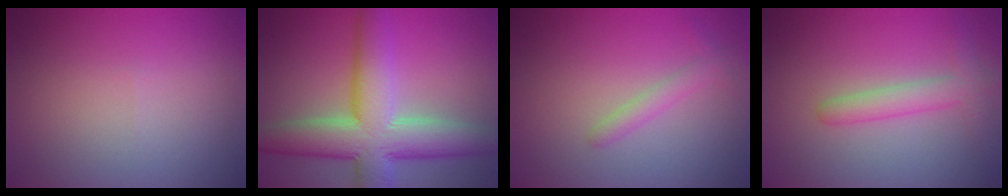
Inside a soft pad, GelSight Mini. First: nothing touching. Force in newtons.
{"total": 10.1, "press": 10.1, "slide": 0.7}
{"total": 1.5, "press": 1.5, "slide": 0.1}
{"total": 3.0, "press": 3.0, "slide": 0.2}